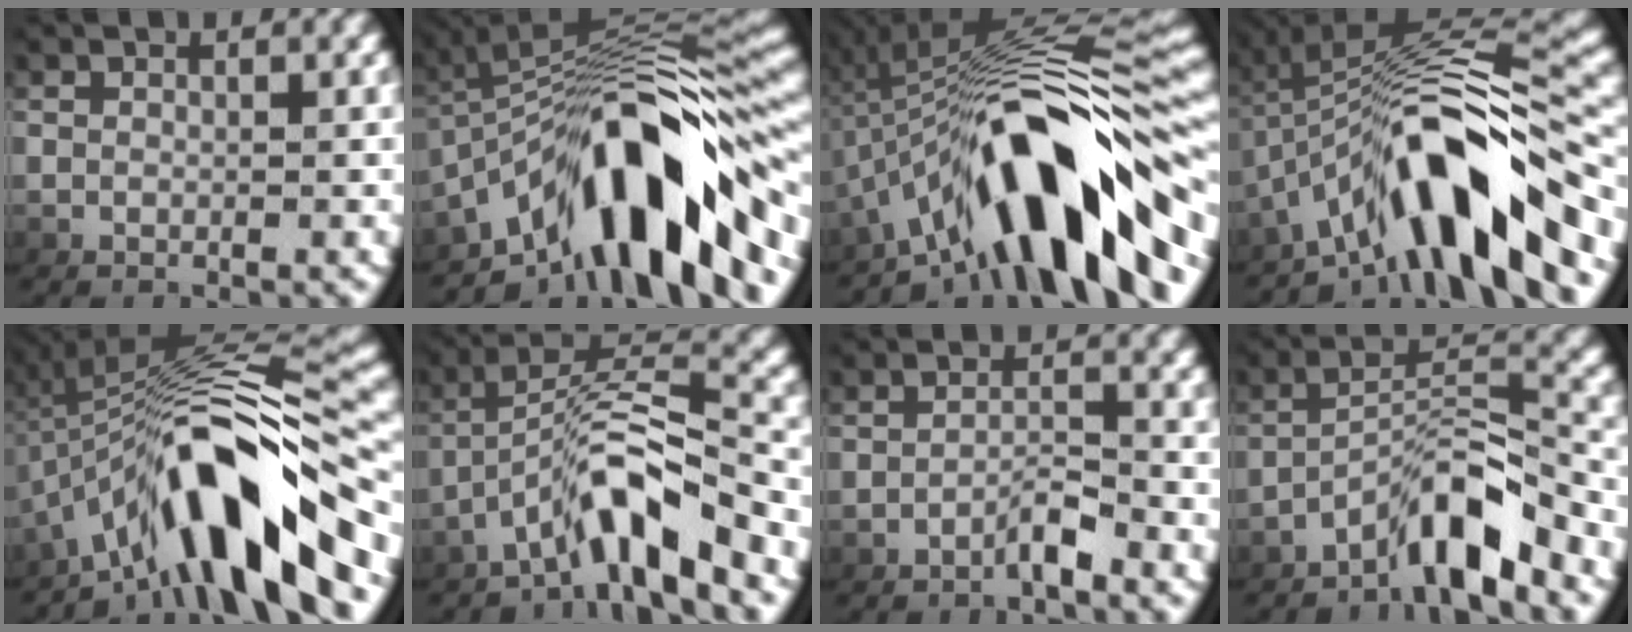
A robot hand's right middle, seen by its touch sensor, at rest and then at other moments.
{"total": 12.9, "force": [-2.9, 5.6, 11.3], "torque": [-0.175, 0.019, -0.039]}
{"total": 15.4, "force": [-3.2, 6.4, 13.6], "torque": [-0.221, 0.014, -0.044]}
{"total": 11.4, "force": [-3.2, 4.0, 10.2], "torque": [-0.168, 0.015, -0.044]}
{"total": 13.7, "force": [-3.7, 5.4, 12.1], "torque": [-0.203, 0.011, -0.048]}
{"total": 5.1, "force": [-2.0, 0.9, 4.6], "torque": [-0.077, 0.005, -0.028]}
{"total": 1.9, "force": [-1.6, -0.1, 1.0], "torque": [-0.017, 0.003, -0.029]}
{"total": 5.5, "force": [-3.7, 0.8, 4.0], "torque": [-0.063, 0.006, -0.059]}